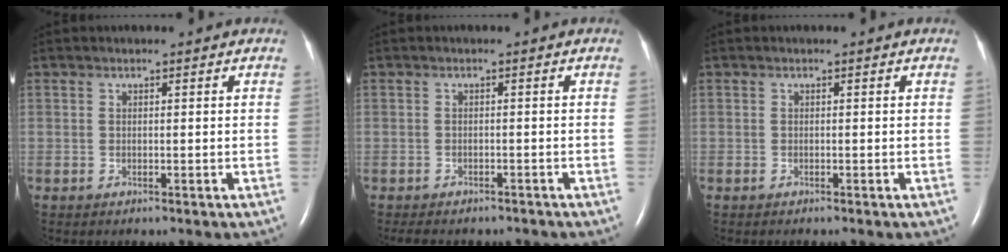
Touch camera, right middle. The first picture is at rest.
{"total": 7.5, "force": [-6.6, 2.5, 2.6], "torque": [-0.040, -0.002, -0.080]}
{"total": 0.6, "force": [-0.5, 0.0, 0.3], "torque": [-0.007, -0.002, -0.007]}